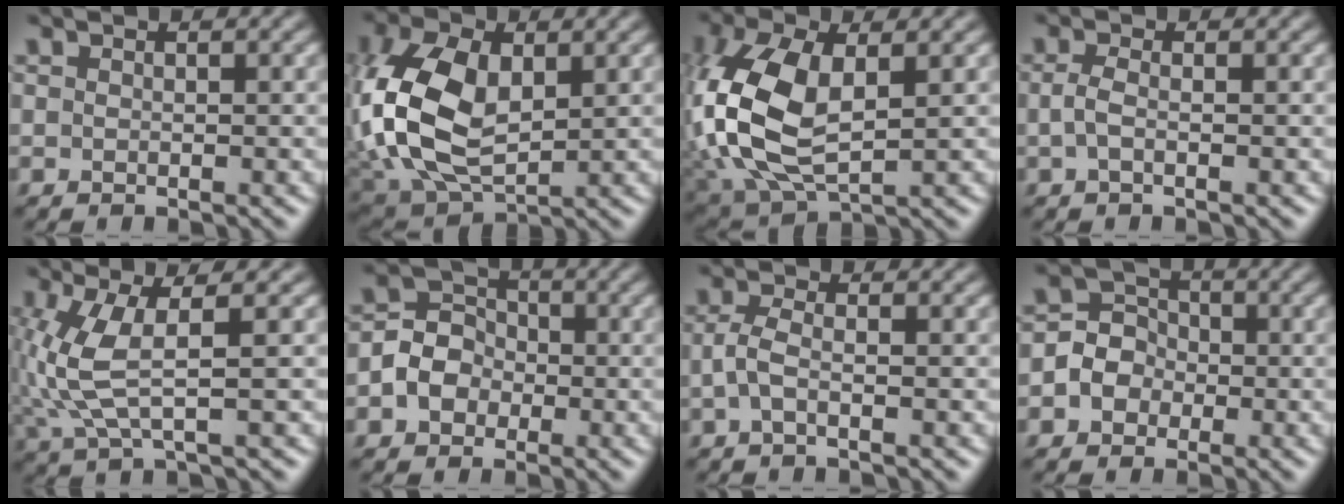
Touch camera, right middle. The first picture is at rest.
{"total": 11.1, "force": [1.0, 7.1, 8.5], "torque": [-0.220, 0.005, 0.021]}
{"total": 11.3, "force": [0.3, 6.4, 9.3], "torque": [-0.239, 0.002, 0.008]}
{"total": 1.4, "force": [-0.3, 0.5, 1.2], "torque": [-0.032, -0.001, -0.008]}
{"total": 5.0, "force": [0.4, 1.5, 4.7], "torque": [-0.127, 0.000, 0.015]}
{"total": 3.9, "force": [-1.0, 3.3, 1.7], "torque": [-0.021, 0.006, -0.027]}
{"total": 1.8, "force": [-0.4, 0.7, 1.7], "torque": [-0.042, -0.001, -0.011]}
{"total": 3.9, "force": [-0.9, 3.5, 1.4], "torque": [-0.009, 0.011, -0.033]}